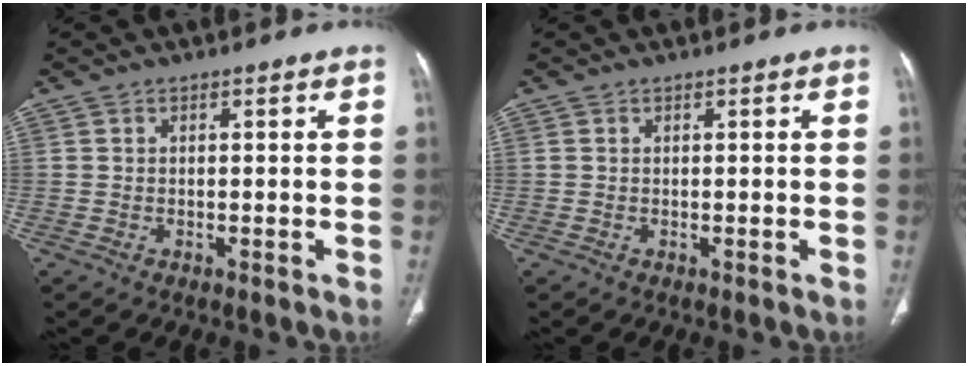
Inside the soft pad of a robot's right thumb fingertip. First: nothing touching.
{"total": 0.0}